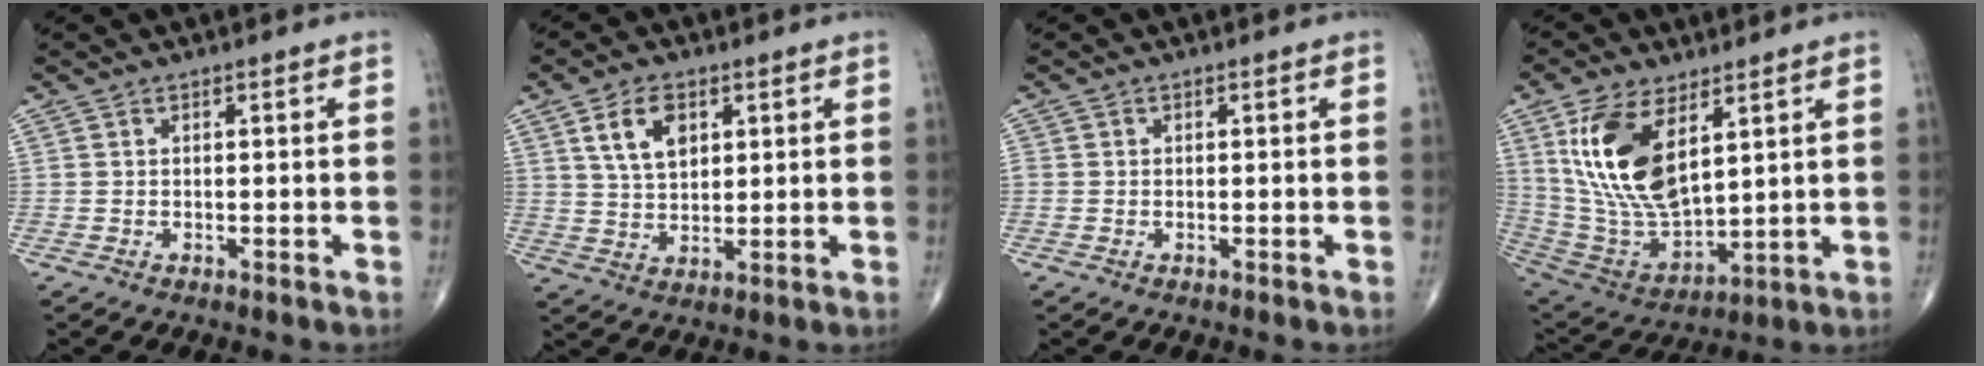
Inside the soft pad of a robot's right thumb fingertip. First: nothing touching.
{"total": 7.6, "force": [3.1, 4.6, 5.1], "torque": [-0.080, -0.013, 0.062]}
{"total": 0.6, "force": [0.0, 0.6, 0.2], "torque": [0.003, 0.002, -0.002]}
{"total": 18.3, "force": [6.9, 9.0, 14.4], "torque": [-0.268, -0.029, 0.145]}